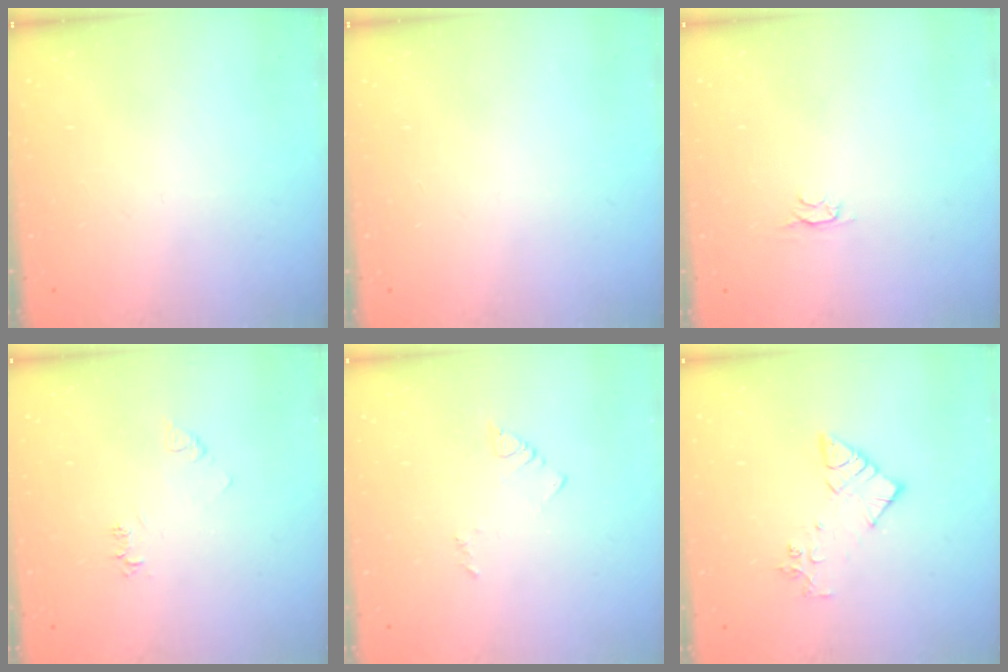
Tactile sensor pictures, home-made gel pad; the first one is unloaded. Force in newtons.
{"total": 0.0}
{"total": 2.4, "press": 2.3, "slide": 0.5}
{"total": 4.3, "press": 4.3, "slide": 0.5}
{"total": 3.7, "press": 3.7, "slide": 0.3}
{"total": 8.8, "press": 8.8, "slide": 0.7}